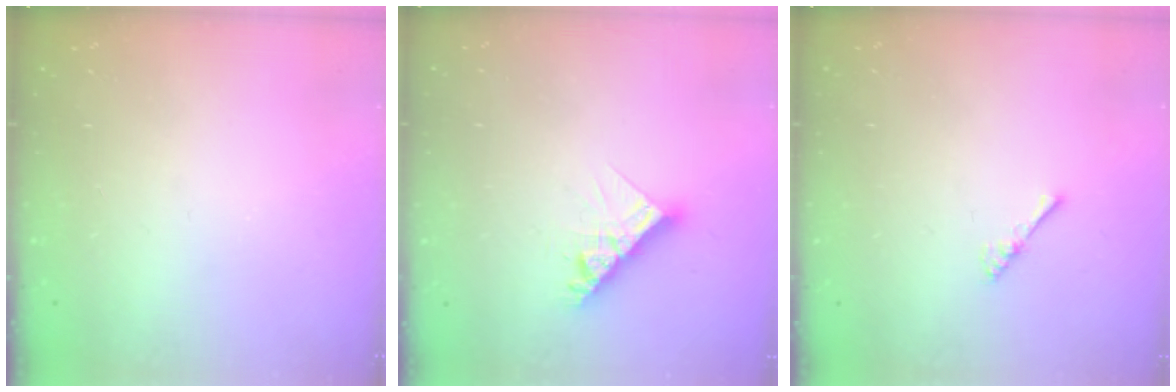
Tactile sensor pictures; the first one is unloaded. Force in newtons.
{"total": 8.7, "press": 8.7, "slide": 0.8}
{"total": 2.4, "press": 2.4, "slide": 0.5}